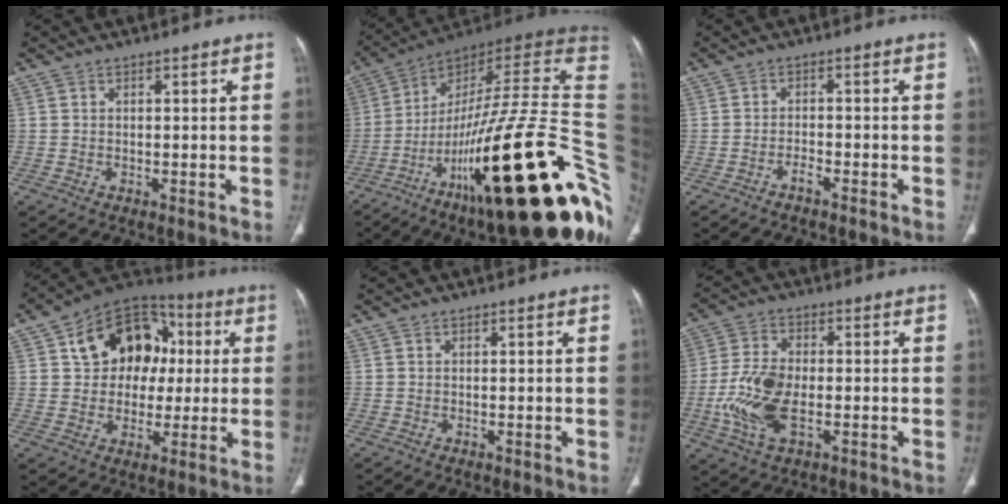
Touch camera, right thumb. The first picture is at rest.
{"total": 43.1, "force": [-11.3, 11.2, 40.1], "torque": [-0.511, 0.074, -0.179]}
{"total": 1.9, "force": [-1.6, 0.4, 1.0], "torque": [-0.027, 0.013, -0.028]}
{"total": 16.8, "force": [3.3, 12.7, 10.5], "torque": [-0.112, 0.023, 0.048]}
{"total": 0.0}
{"total": 11.1, "force": [-2.5, 5.9, 9.1], "torque": [-0.198, 0.006, -0.048]}